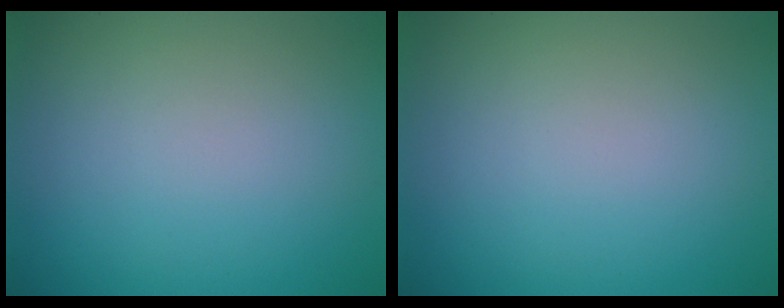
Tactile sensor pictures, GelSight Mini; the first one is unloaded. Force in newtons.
{"total": 0.0}